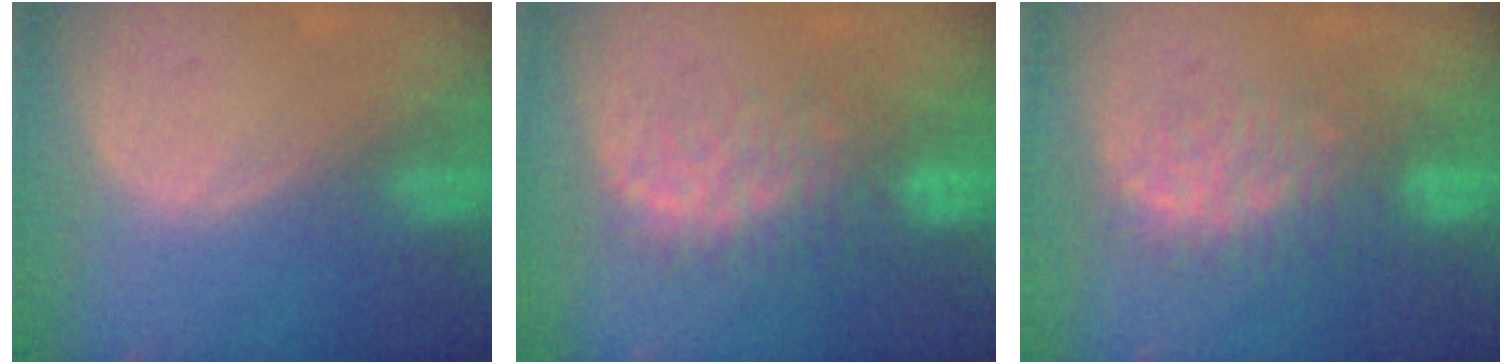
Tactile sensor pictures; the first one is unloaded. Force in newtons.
{"total": 8.3, "press": 7.9, "slide": 2.5}
{"total": 7.6, "press": 7.4, "slide": 1.3}